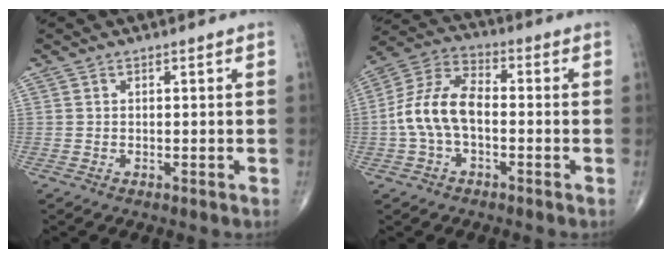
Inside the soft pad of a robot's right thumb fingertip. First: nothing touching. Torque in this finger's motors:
{"motor_torque": [-0.37, 0.78, 1.13, -0.07, 0.20]}